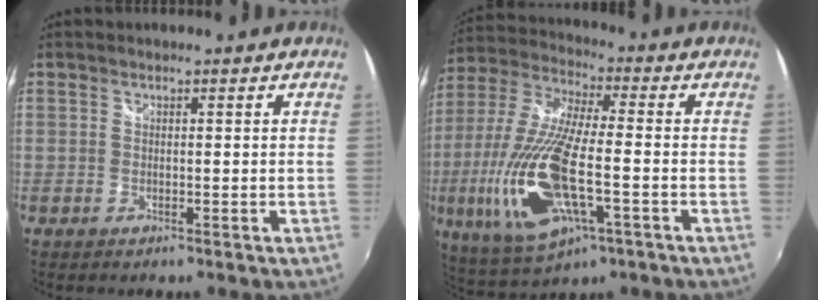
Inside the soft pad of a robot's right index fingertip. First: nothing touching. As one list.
[{"total": 21.4, "force": [-5.7, 7.3, 19.3], "torque": [-0.411, -0.032, -0.103]}]